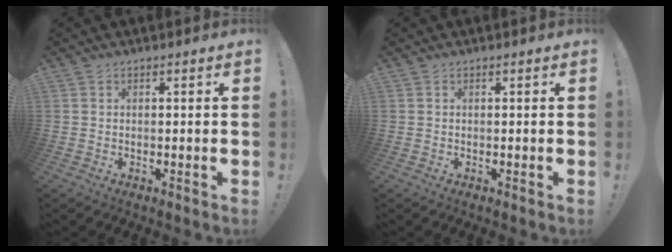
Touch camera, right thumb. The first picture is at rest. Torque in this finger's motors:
{"motor_torque": [0.00, 0.00, 0.00, 0.03, 0.00]}